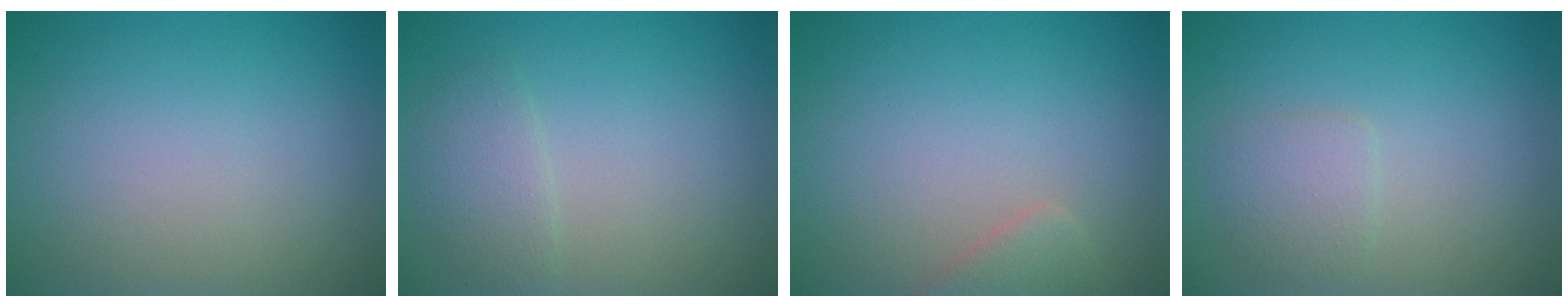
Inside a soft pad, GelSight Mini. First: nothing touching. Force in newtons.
{"total": 1.9, "press": 1.9, "slide": 0.1}
{"total": 1.8, "press": 1.8, "slide": 0.1}
{"total": 1.8, "press": 1.8, "slide": 0.1}